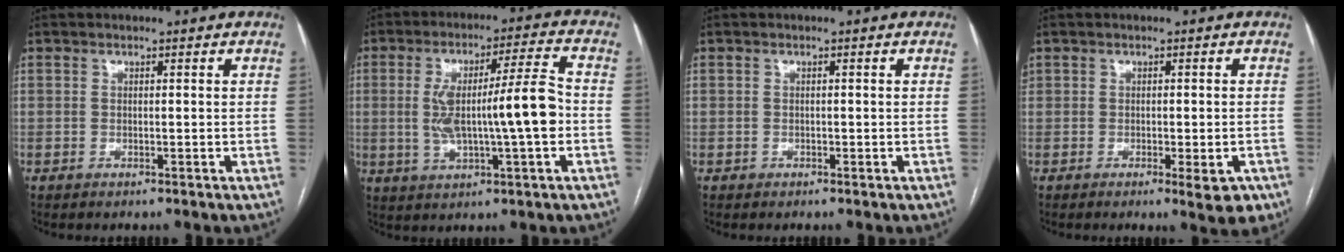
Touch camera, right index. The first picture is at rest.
{"total": 12.5, "force": [-0.9, 1.1, 12.4], "torque": [-0.222, 0.018, -0.010]}
{"total": 0.6, "force": [-0.3, 0.6, 0.0], "torque": [-0.001, 0.005, -0.006]}
{"total": 4.4, "force": [-1.6, 1.7, 3.7], "torque": [-0.050, 0.001, -0.008]}